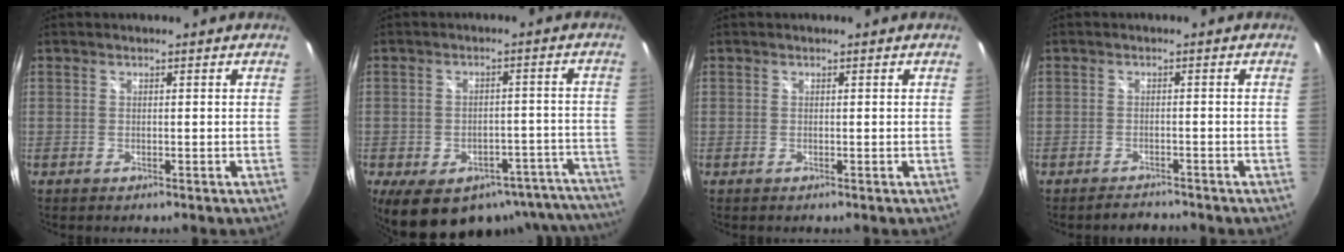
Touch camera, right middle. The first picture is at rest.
{"total": 22.8, "force": [-16.9, 11.0, 10.7], "torque": [-0.166, 0.007, -0.185]}
{"total": 0.0}
{"total": 2.6, "force": [-2.5, 0.6, 0.3], "torque": [-0.011, -0.004, -0.038]}